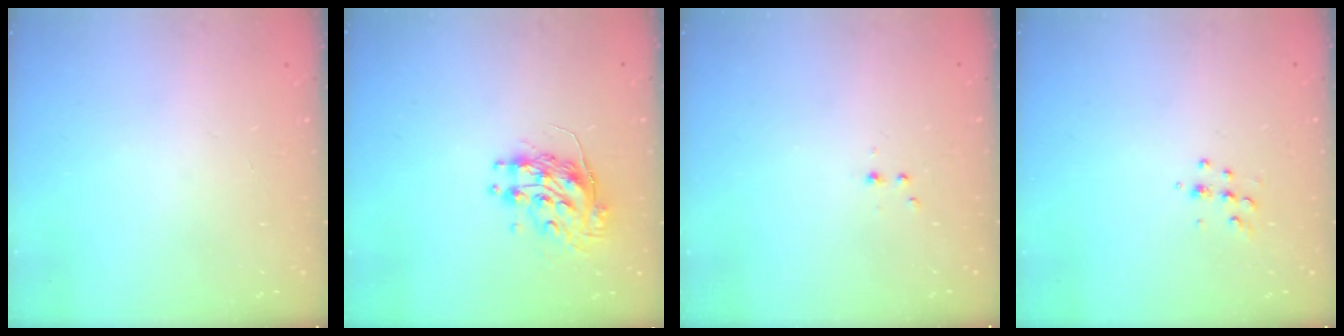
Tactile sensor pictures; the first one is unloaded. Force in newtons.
{"total": 9.8, "press": 9.8, "slide": 0.7}
{"total": 2.2, "press": 1.9, "slide": 1.2}
{"total": 5.4, "press": 5.4, "slide": 0.6}